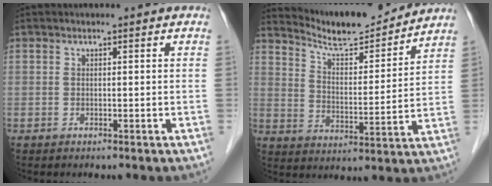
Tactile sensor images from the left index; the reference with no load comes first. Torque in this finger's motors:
{"motor_torque": [0.08, -0.08, 0.12, 0.08]}